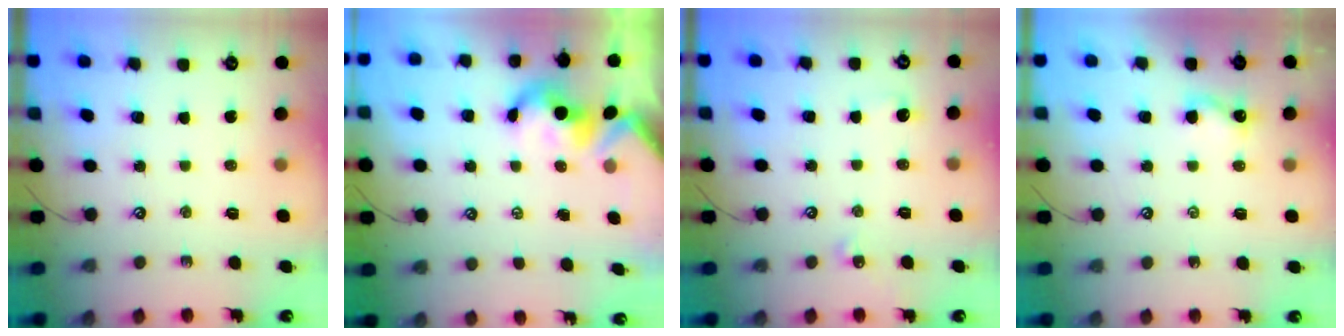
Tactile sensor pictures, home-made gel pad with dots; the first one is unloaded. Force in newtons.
{"total": 1.2, "press": 1.2, "slide": 0.1}
{"total": 5.5, "press": 5.5, "slide": 0.7}
{"total": 3.7, "press": 3.6, "slide": 0.7}